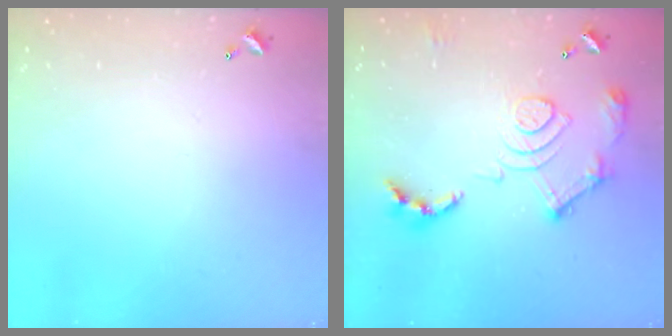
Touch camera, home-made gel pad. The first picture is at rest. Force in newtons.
{"total": 16.8, "press": 16.7, "slide": 1.6}